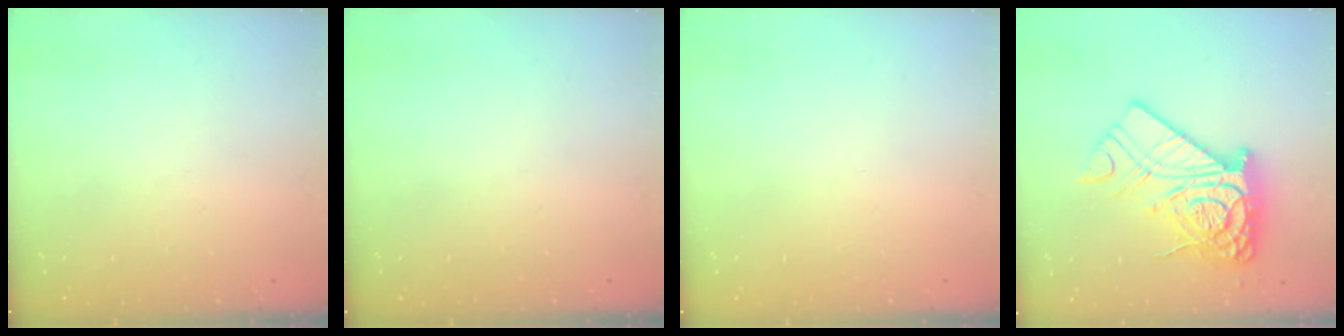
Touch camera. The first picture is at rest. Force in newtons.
{"total": 0.0}
{"total": 0.0}
{"total": 18.8, "press": 18.7, "slide": 1.5}